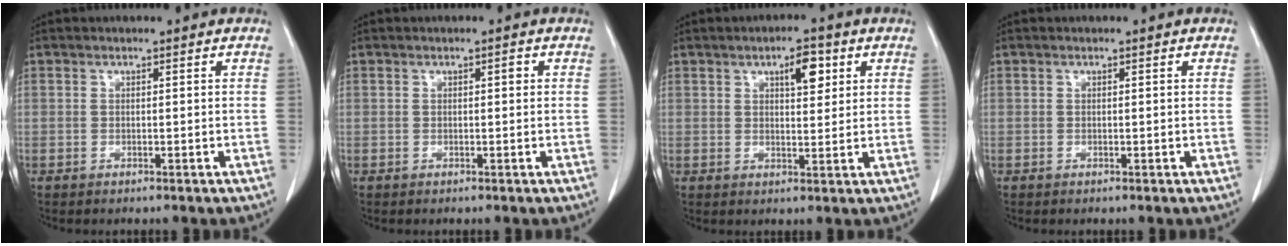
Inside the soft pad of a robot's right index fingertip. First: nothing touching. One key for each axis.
{"total": 0.8, "fx": 0.2, "fy": 0.2, "fz": 0.7, "tx": -0.008, "ty": 0.003, "tz": 0.002}
{"total": 4.9, "fx": 2.3, "fy": 1.7, "fz": 3.9, "tx": -0.060, "ty": 0.004, "tz": 0.035}
{"total": 0.0}